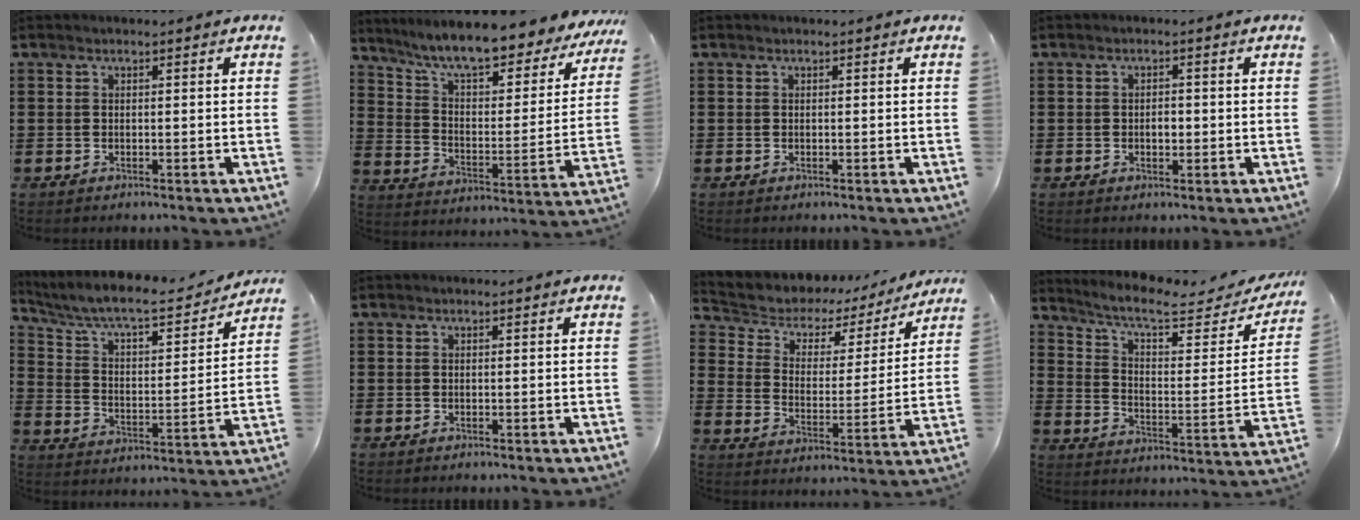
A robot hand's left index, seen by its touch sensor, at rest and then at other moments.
{"total": 8.9, "force": [7.8, 0.5, 4.3], "torque": [-0.114, -0.051, 0.130]}
{"total": 0.0}
{"total": 1.7, "force": [-0.1, 0.9, 1.5], "torque": [-0.029, 0.004, -0.002]}
{"total": 6.9, "force": [6.1, 0.8, 3.2], "torque": [-0.089, -0.041, 0.097]}
{"total": 0.0}
{"total": 4.4, "force": [3.5, 2.5, 0.9], "torque": [-0.044, -0.025, 0.052]}
{"total": 7.0, "force": [5.8, 0.9, 3.9], "torque": [-0.093, -0.036, 0.093]}